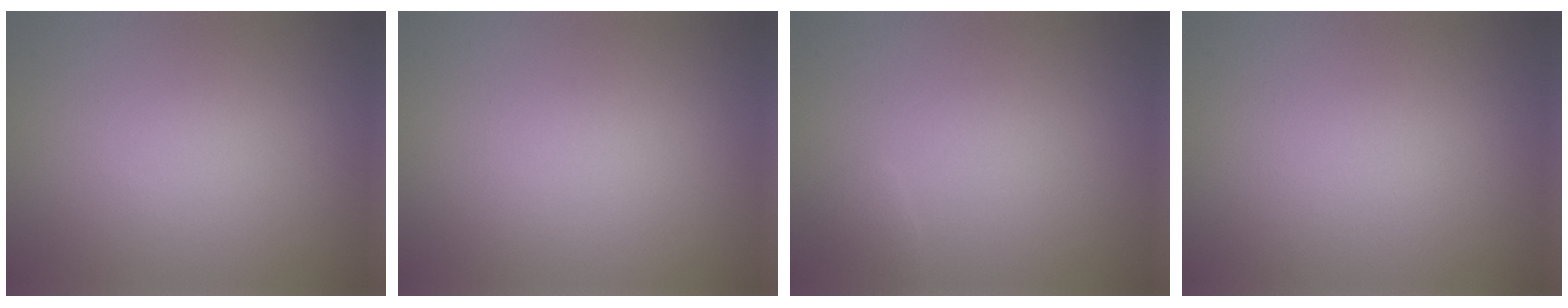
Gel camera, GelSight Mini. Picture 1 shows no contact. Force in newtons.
{"total": 0.0}
{"total": 0.8, "press": 0.8, "slide": 0.0}
{"total": 0.0}